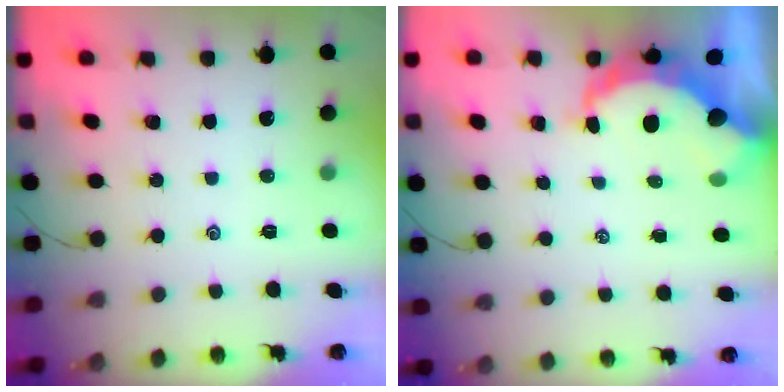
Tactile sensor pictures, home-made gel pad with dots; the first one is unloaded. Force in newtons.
{"total": 8.9, "press": 8.8, "slide": 0.9}